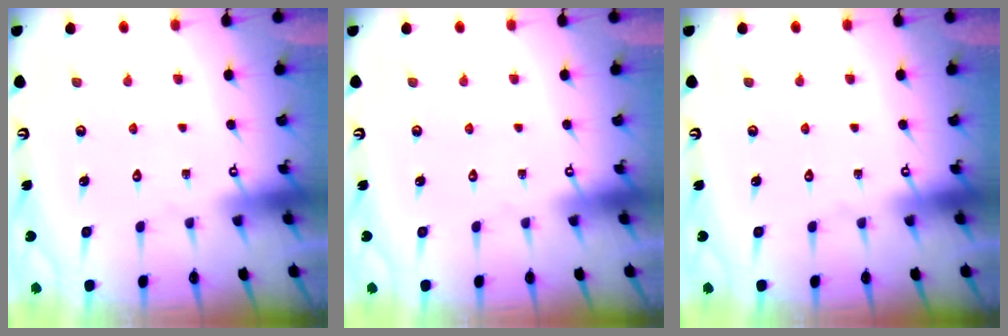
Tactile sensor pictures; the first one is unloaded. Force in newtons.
{"total": 0.0}
{"total": 0.0}